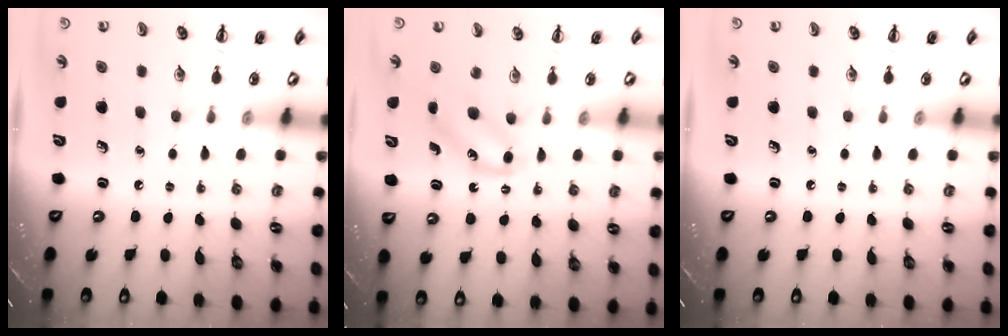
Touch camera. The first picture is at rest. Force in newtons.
{"total": 4.9, "press": 4.7, "slide": 1.3}
{"total": 0.0}